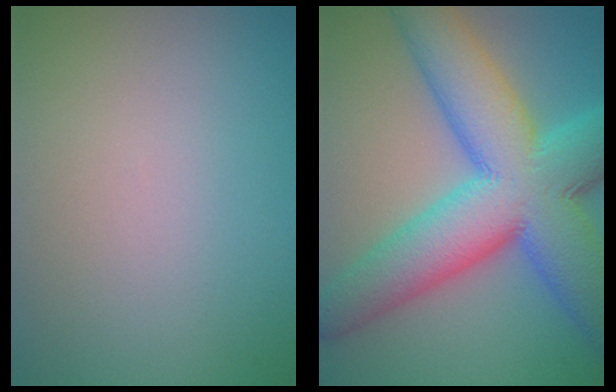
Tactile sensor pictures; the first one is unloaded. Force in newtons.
{"total": 13.8, "press": 13.8, "slide": 0.2}